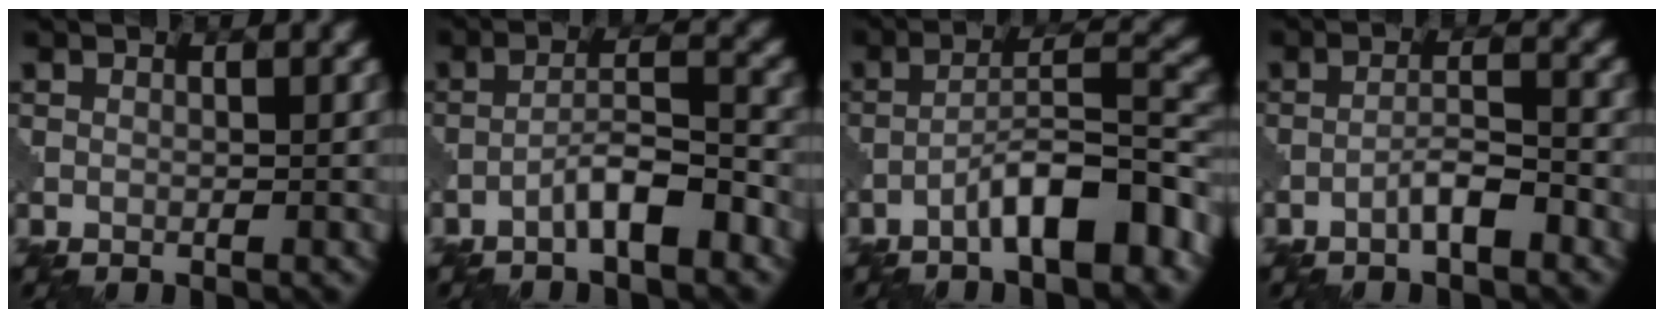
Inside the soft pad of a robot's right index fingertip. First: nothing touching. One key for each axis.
{"total": 4.2, "fx": -2.6, "fy": 0.8, "fz": 3.2, "tx": -0.057, "ty": 0.016, "tz": -0.053}
{"total": 7.3, "fx": -4.4, "fy": 1.5, "fz": 5.6, "tx": -0.090, "ty": 0.020, "tz": -0.075}
{"total": 2.9, "fx": -1.8, "fy": 0.5, "fz": 2.2, "tx": -0.038, "ty": 0.012, "tz": -0.036}